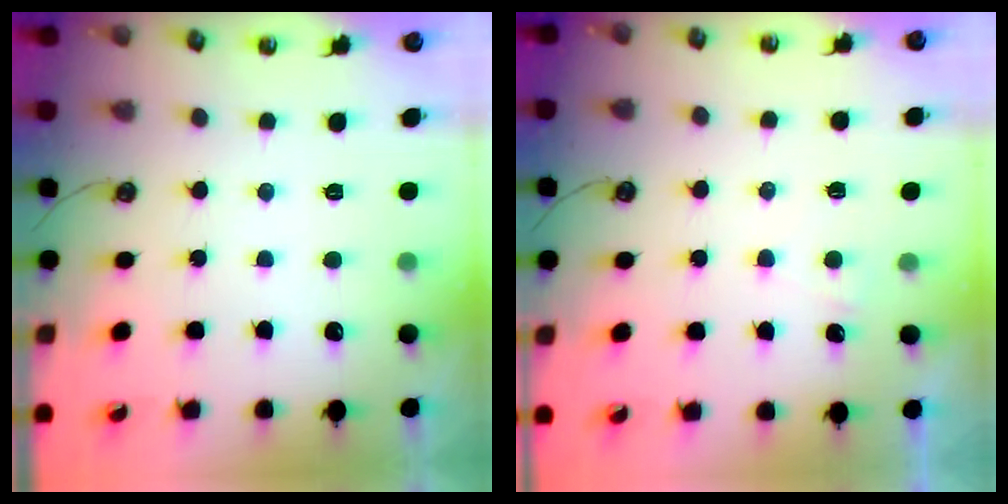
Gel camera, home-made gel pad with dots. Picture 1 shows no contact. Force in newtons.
{"total": 3.5, "press": 3.5, "slide": 0.2}